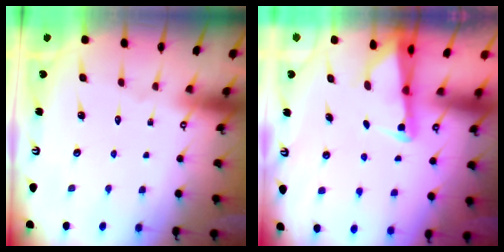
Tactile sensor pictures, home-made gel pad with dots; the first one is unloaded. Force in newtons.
{"total": 2.5, "press": 2.4, "slide": 0.3}